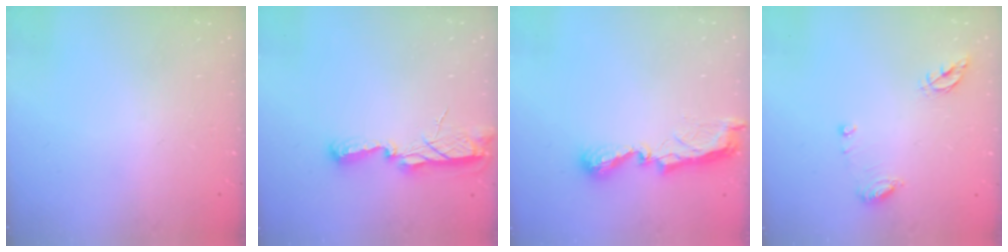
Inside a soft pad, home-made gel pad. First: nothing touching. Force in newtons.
{"total": 9.3, "press": 8.3, "slide": 4.1}
{"total": 7.7, "press": 7.6, "slide": 0.7}
{"total": 7.9, "press": 7.8, "slide": 0.9}